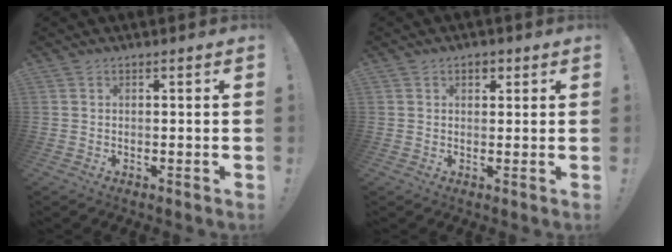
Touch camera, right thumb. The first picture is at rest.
{"total": 2.6, "force": [1.1, 1.8, 1.6], "torque": [-0.018, 0.000, 0.016]}